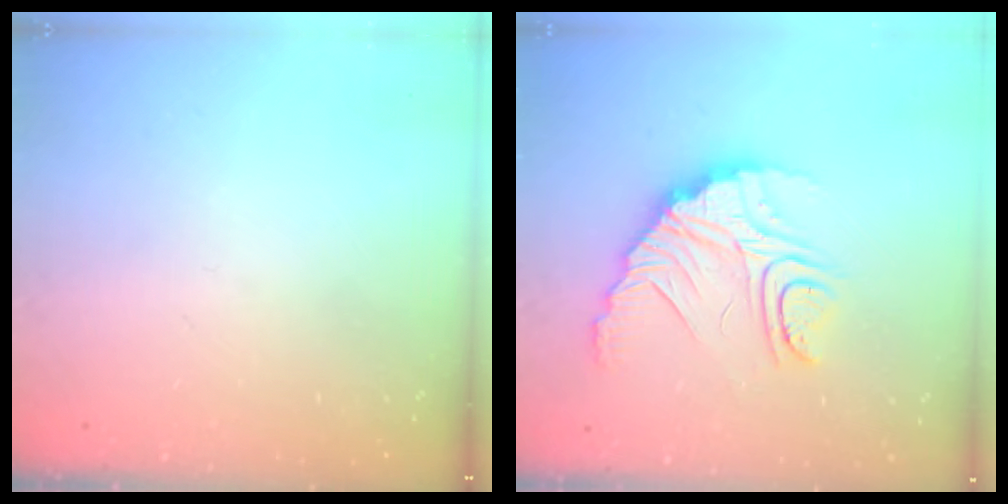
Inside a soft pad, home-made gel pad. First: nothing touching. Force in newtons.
{"total": 16.2, "press": 16.2, "slide": 1.4}